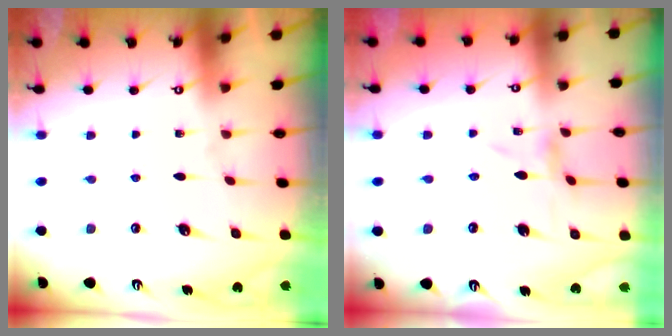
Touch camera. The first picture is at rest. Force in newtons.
{"total": 0.0}